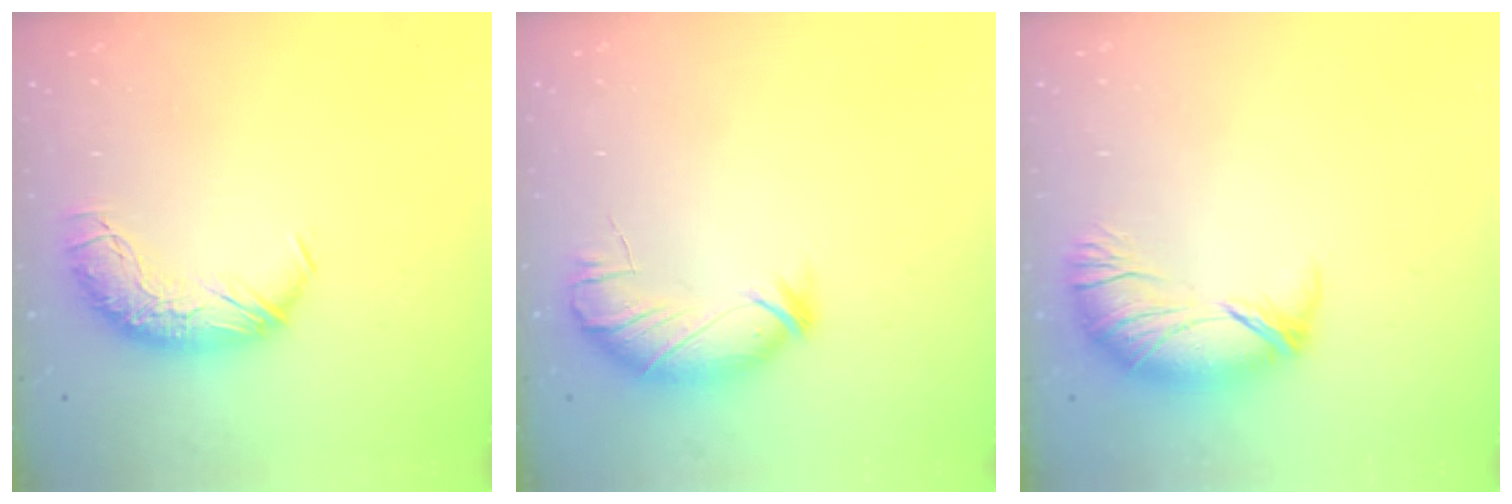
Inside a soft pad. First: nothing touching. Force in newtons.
{"total": 4.3, "press": 4.0, "slide": 1.6}
{"total": 2.8, "press": 1.9, "slide": 2.0}